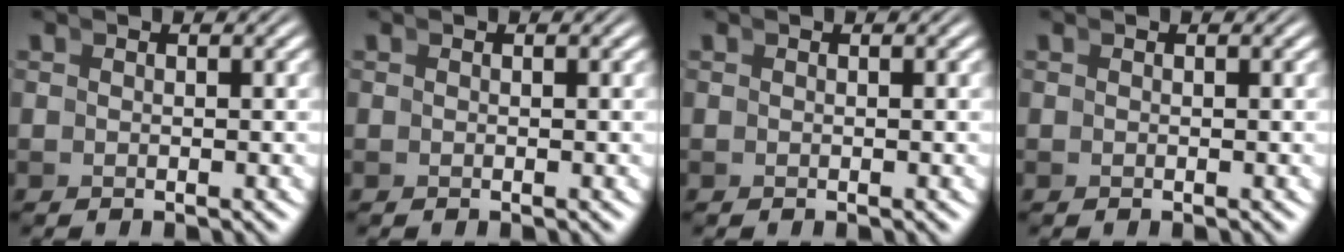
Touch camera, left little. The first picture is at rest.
{"total": 0.0}
{"total": 0.0}
{"total": 0.0}